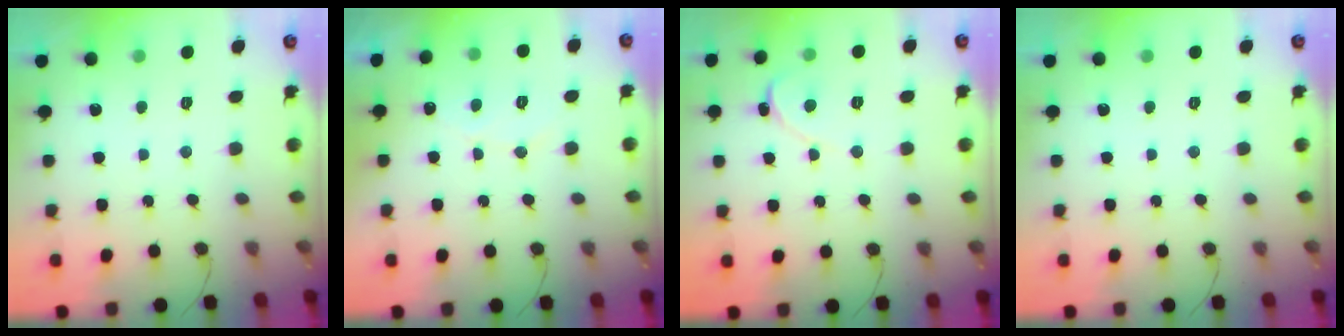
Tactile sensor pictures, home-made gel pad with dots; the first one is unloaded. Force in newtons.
{"total": 5.7, "press": 5.7, "slide": 0.4}
{"total": 1.7, "press": 1.7, "slide": 0.2}
{"total": 0.0}